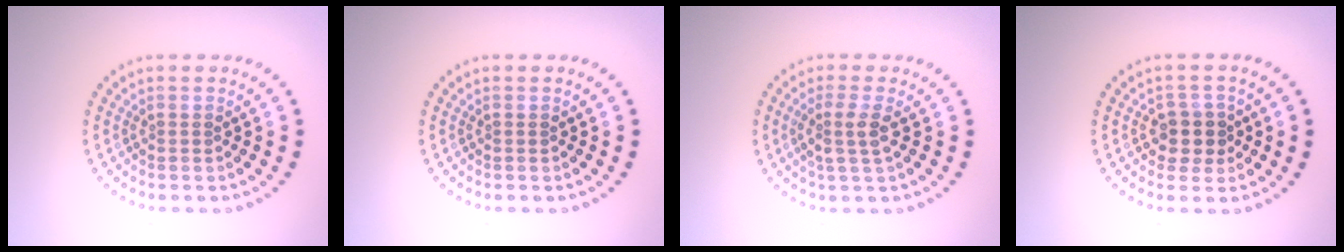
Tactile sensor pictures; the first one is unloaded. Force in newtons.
{"total": 0.0}
{"total": 2.2, "press": 1.9, "slide": 1.1}
{"total": 2.6, "press": 2.3, "slide": 1.1}